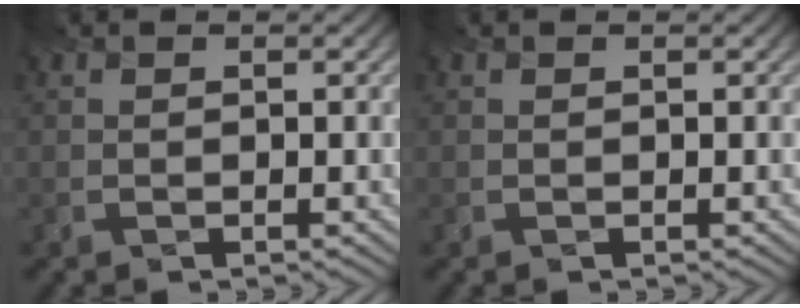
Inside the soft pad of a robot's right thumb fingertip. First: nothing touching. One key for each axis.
{"total": 0.0}